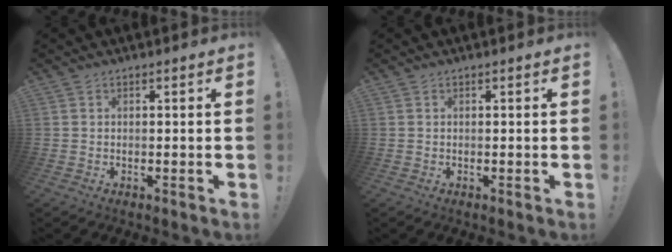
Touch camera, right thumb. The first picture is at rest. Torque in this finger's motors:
{"motor_torque": [0.00, 0.00, -0.01, -0.01, 0.00]}